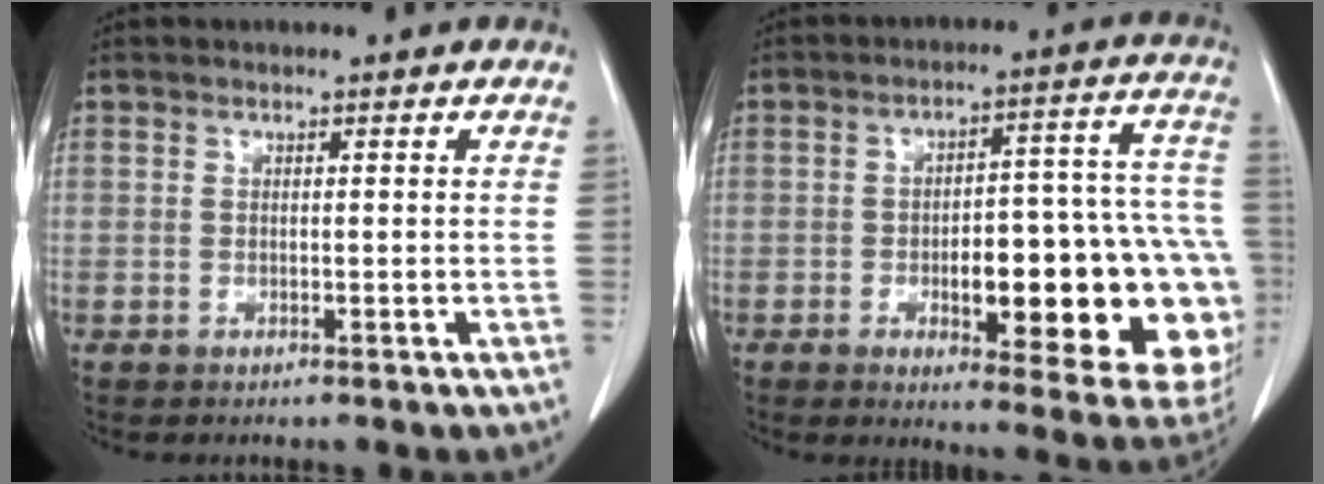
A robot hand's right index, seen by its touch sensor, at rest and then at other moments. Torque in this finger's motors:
{"motor_torque": [1.94, -0.19, 0.60, 0.11]}